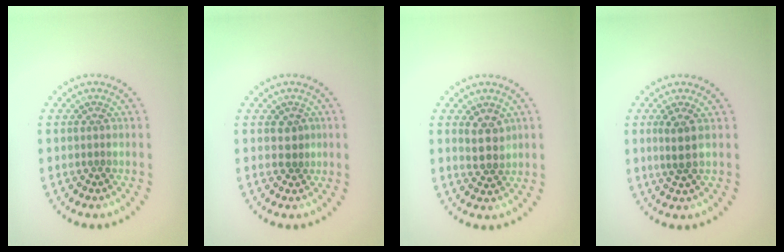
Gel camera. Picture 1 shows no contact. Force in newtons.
{"total": 1.1, "press": 1.0, "slide": 0.5}
{"total": 2.1, "press": 2.0, "slide": 0.8}
{"total": 1.9, "press": 1.5, "slide": 1.3}